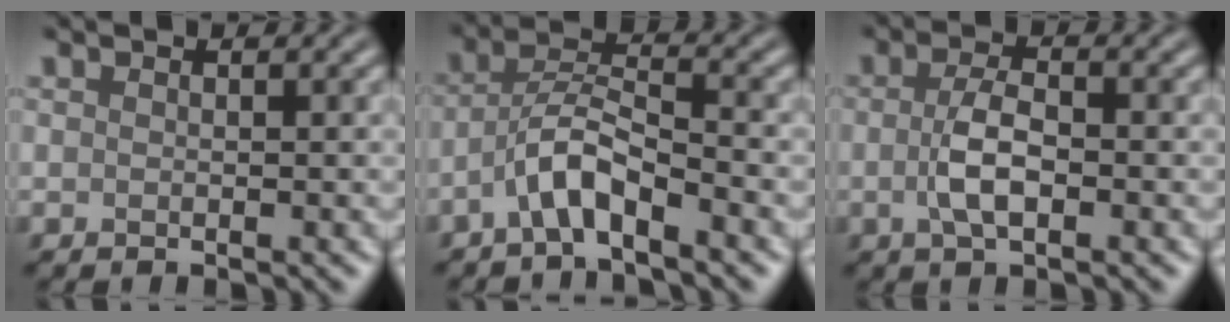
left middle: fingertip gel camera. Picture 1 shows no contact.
{"total": 4.0, "force": [-2.5, 0.9, 2.9], "torque": [-0.056, 0.016, -0.056]}
{"total": 3.4, "force": [-0.6, 1.4, 3.0], "torque": [-0.061, 0.001, -0.015]}